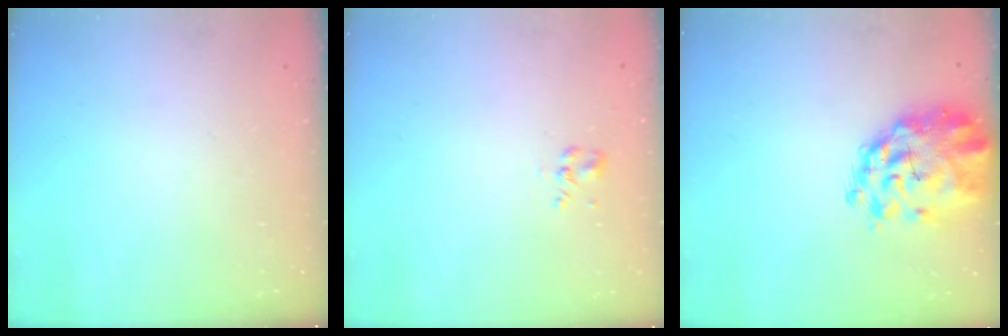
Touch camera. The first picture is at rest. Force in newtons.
{"total": 2.0, "press": 1.8, "slide": 0.9}
{"total": 3.3, "press": 3.2, "slide": 1.0}